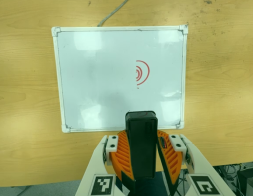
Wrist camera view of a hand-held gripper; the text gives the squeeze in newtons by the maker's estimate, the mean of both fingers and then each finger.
{"total": 9.5, "left": 9.3, "right": 9.7}